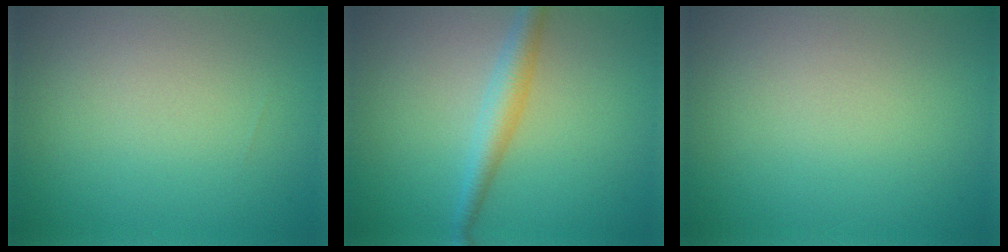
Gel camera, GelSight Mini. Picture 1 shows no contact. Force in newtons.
{"total": 2.6, "press": 2.6, "slide": 0.0}
{"total": 0.0}